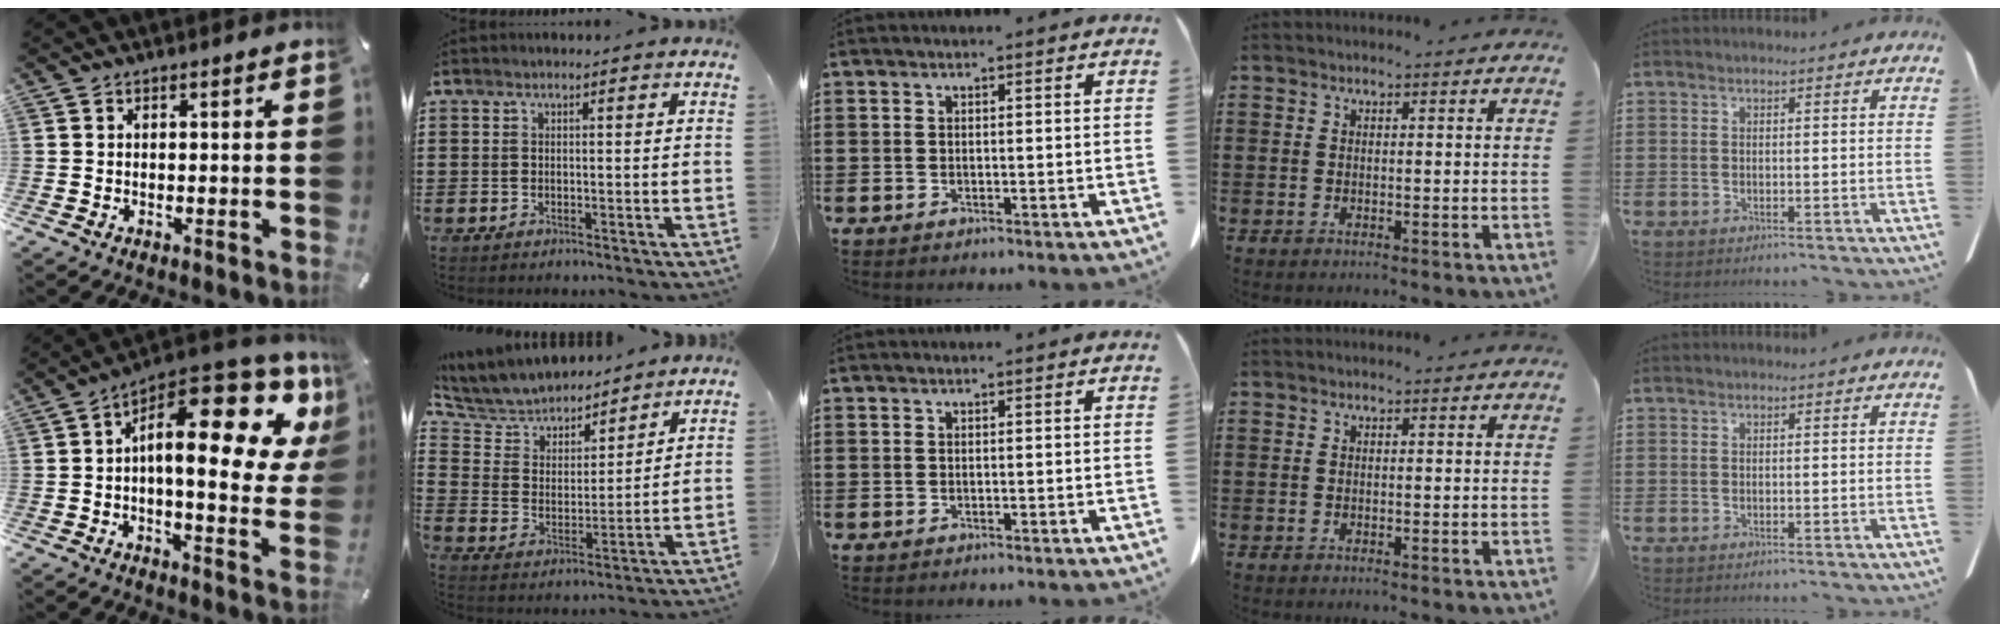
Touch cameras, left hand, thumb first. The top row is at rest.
{"thumb": {"total": 21.1, "force": [7.9, 7.9, 17.9], "torque": [-0.261, -0.066, 0.127]}, "index": {"total": 5.8, "force": [5.6, 1.6, 0.6], "torque": [-0.048, -0.034, 0.095]}}